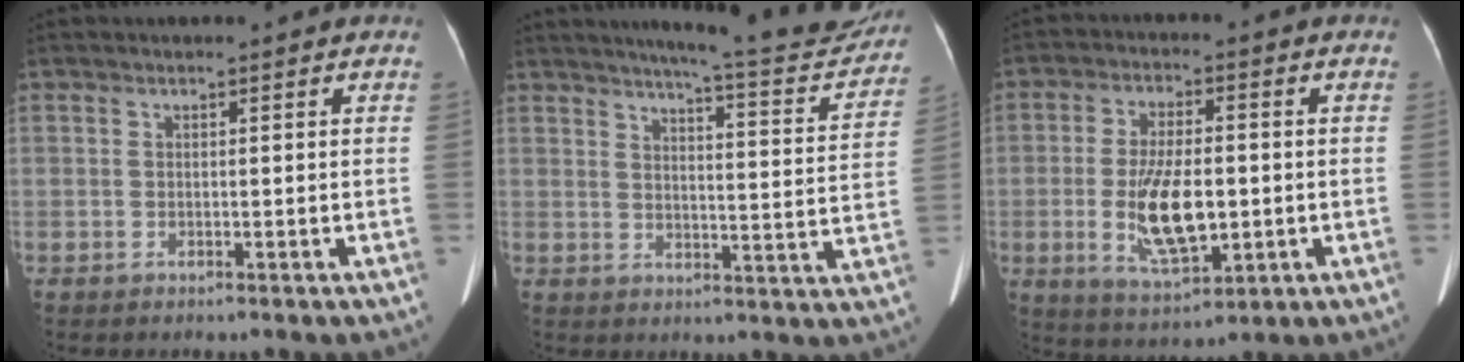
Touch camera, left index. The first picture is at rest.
{"total": 16.6, "force": [15.3, 1.4, 6.3], "torque": [-0.081, -0.044, 0.177]}
{"total": 10.7, "force": [-1.7, 4.0, 9.7], "torque": [-0.197, -0.010, -0.021]}